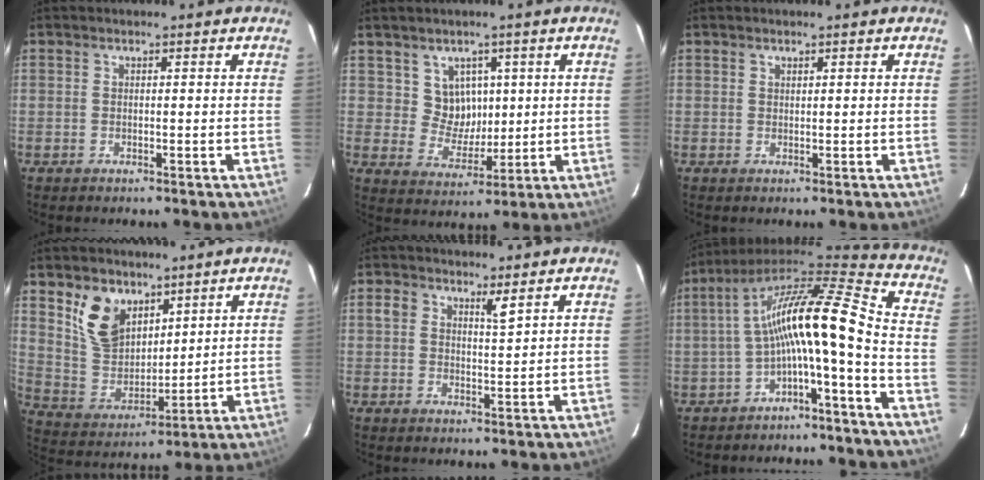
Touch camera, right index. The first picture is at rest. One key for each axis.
{"total": 6.2, "fx": 2.2, "fy": 5.7, "fz": 1.2, "tx": -0.020, "ty": 0.007, "tz": 0.048}
{"total": 0.5, "fx": 0.4, "fy": 0.3, "fz": 0.1, "tx": -0.002, "ty": 0.002, "tz": 0.008}
{"total": 11.4, "fx": 6.7, "fy": 7.3, "fz": 5.6, "tx": -0.114, "ty": 0.012, "tz": 0.145}
{"total": 2.6, "fx": 1.4, "fy": 1.2, "fz": 1.9, "tx": -0.031, "ty": 0.000, "tz": 0.022}
{"total": 16.5, "fx": -3.8, "fy": 2.3, "fz": 15.9, "tx": -0.290, "ty": 0.009, "tz": -0.074}